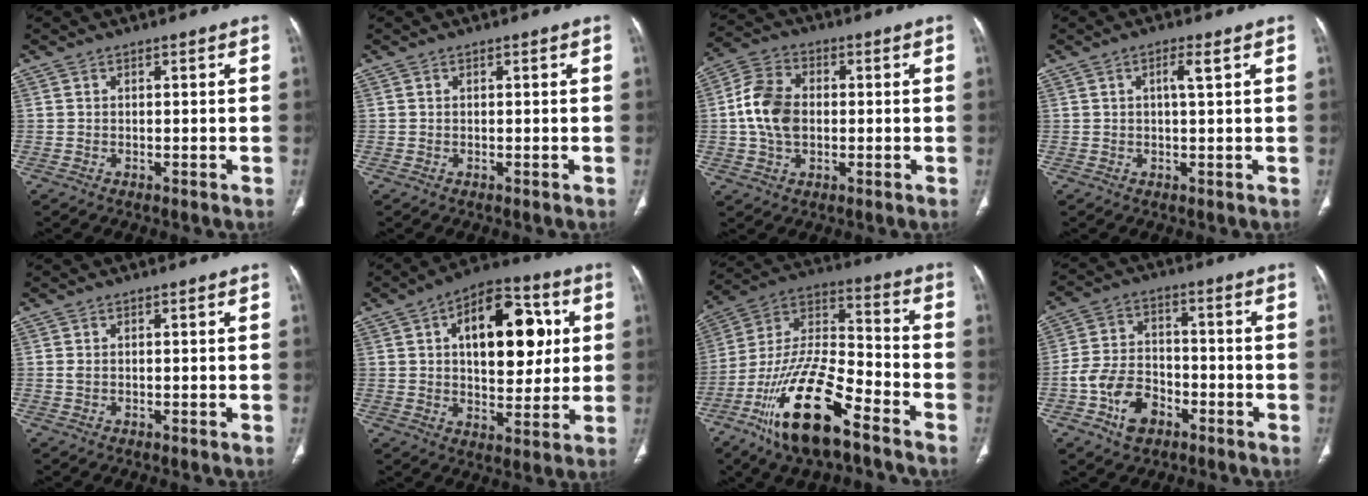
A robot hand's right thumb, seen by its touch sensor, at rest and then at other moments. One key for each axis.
{"total": 0.0}
{"total": 10.3, "fx": -0.1, "fy": 7.1, "fz": 7.4, "tx": -0.140, "ty": 0.018, "tz": -0.008}
{"total": 2.5, "fx": 0.9, "fy": 0.4, "fz": 2.3, "tx": -0.048, "ty": 0.001, "tz": 0.017}
{"total": 0.8, "fx": 0.0, "fy": 0.3, "fz": 0.7, "tx": -0.020, "ty": 0.005, "tz": 0.005}
{"total": 19.1, "fx": 4.6, "fy": 10.5, "fz": 15.2, "tx": -0.169, "ty": 0.008, "tz": 0.066}
{"total": 21.2, "fx": -12.4, "fy": 7.1, "fz": 15.7, "tx": -0.311, "ty": 0.061, "tz": -0.231}
{"total": 10.3, "fx": -4.8, "fy": 6.9, "fz": 5.9, "tx": -0.099, "ty": 0.032, "tz": -0.085}